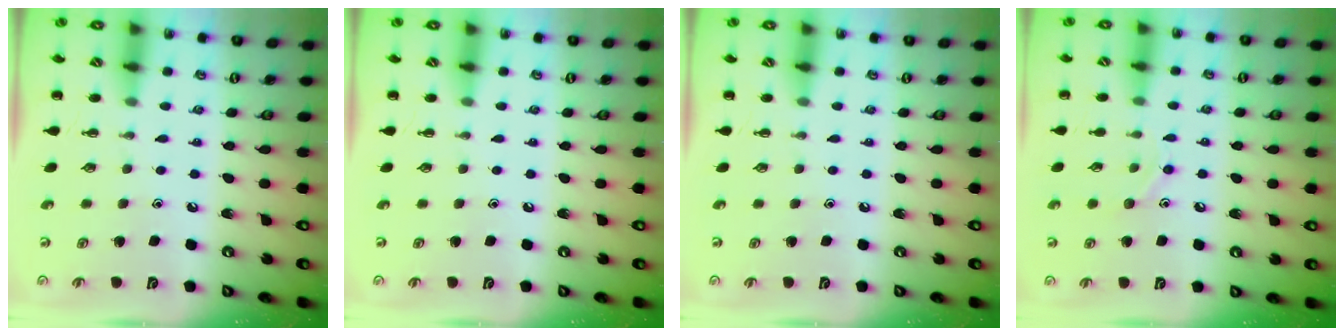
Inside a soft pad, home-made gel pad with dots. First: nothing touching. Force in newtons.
{"total": 0.0}
{"total": 0.0}
{"total": 6.8, "press": 6.6, "slide": 1.3}